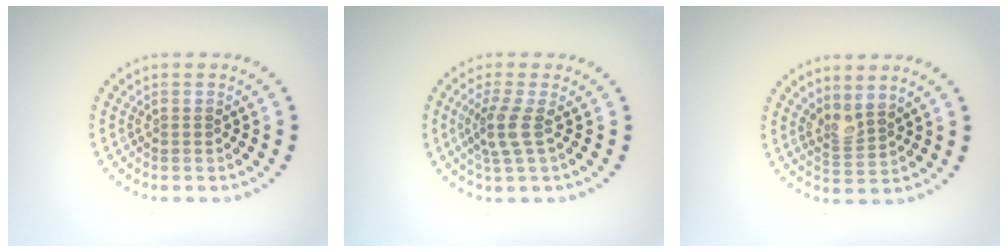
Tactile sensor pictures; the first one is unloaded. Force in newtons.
{"total": 2.4, "press": 1.9, "slide": 1.5}
{"total": 2.2, "press": 1.6, "slide": 1.4}